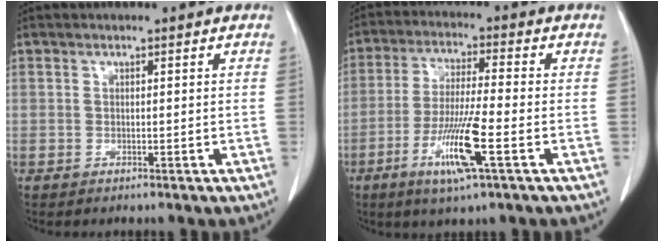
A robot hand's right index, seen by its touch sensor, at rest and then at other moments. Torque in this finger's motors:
{"motor_torque": [0.63, -0.18, 0.34, 0.14]}